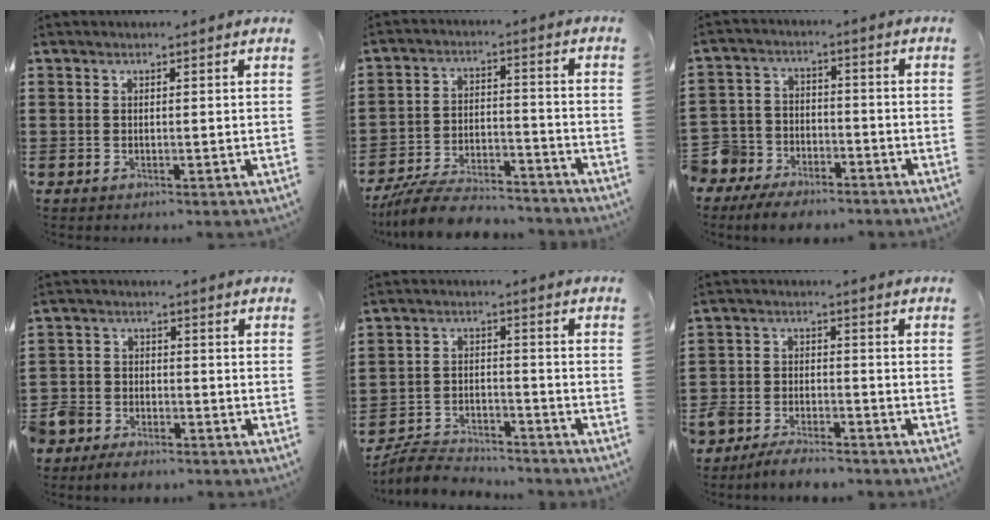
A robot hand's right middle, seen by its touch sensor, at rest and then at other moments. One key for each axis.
{"total": 8.0, "fx": -7.5, "fy": 1.4, "fz": 2.6, "tx": -0.050, "ty": 0.015, "tz": -0.144}
{"total": 6.8, "fx": -6.1, "fy": 2.9, "fz": 0.4, "tx": -0.023, "ty": 0.022, "tz": -0.128}
{"total": 4.3, "fx": -3.9, "fy": 1.7, "fz": 0.1, "tx": -0.014, "ty": 0.007, "tz": -0.085}
{"total": 5.1, "fx": -5.0, "fy": 0.9, "fz": 0.9, "tx": -0.028, "ty": 0.006, "tz": -0.104}
{"total": 4.8, "fx": -4.7, "fy": 1.1, "fz": 0.4, "tx": -0.016, "ty": 0.007, "tz": -0.099}